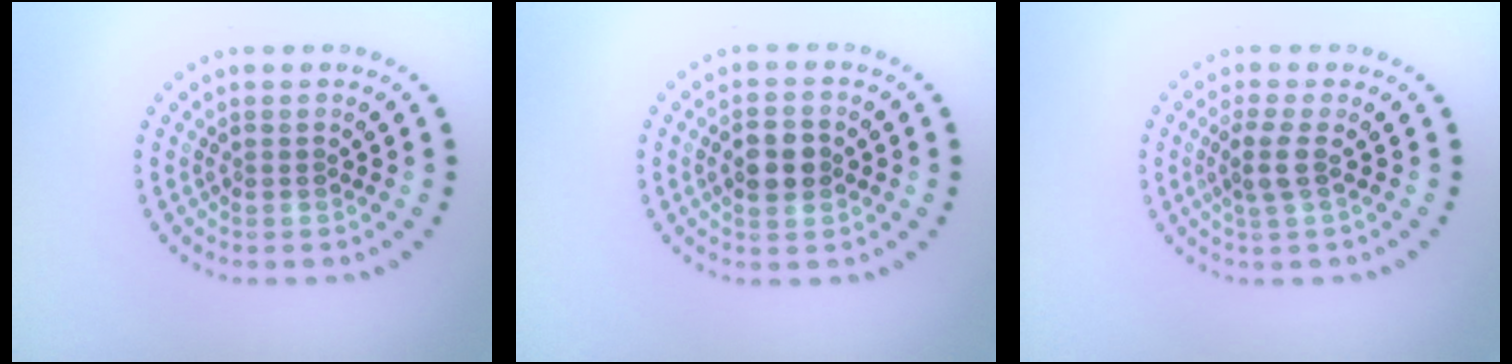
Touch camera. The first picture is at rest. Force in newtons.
{"total": 3.4, "press": 3.4, "slide": 0.1}
{"total": 2.0, "press": 1.7, "slide": 1.1}